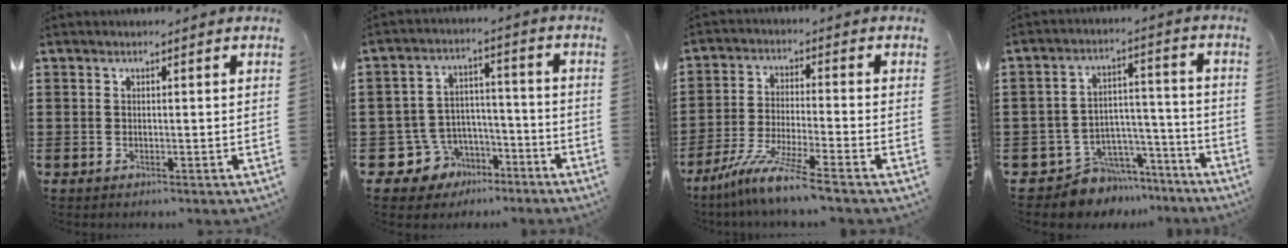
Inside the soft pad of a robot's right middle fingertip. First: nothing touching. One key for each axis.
{"total": 6.5, "fx": -4.4, "fy": 4.8, "fz": 0.7, "tx": -0.044, "ty": 0.013, "tz": -0.086}
{"total": 7.9, "fx": -6.6, "fy": -0.6, "fz": 4.3, "tx": -0.092, "ty": -0.019, "tz": -0.129}
{"total": 7.6, "fx": -6.7, "fy": 3.4, "fz": 0.5, "tx": -0.012, "ty": 0.026, "tz": -0.127}